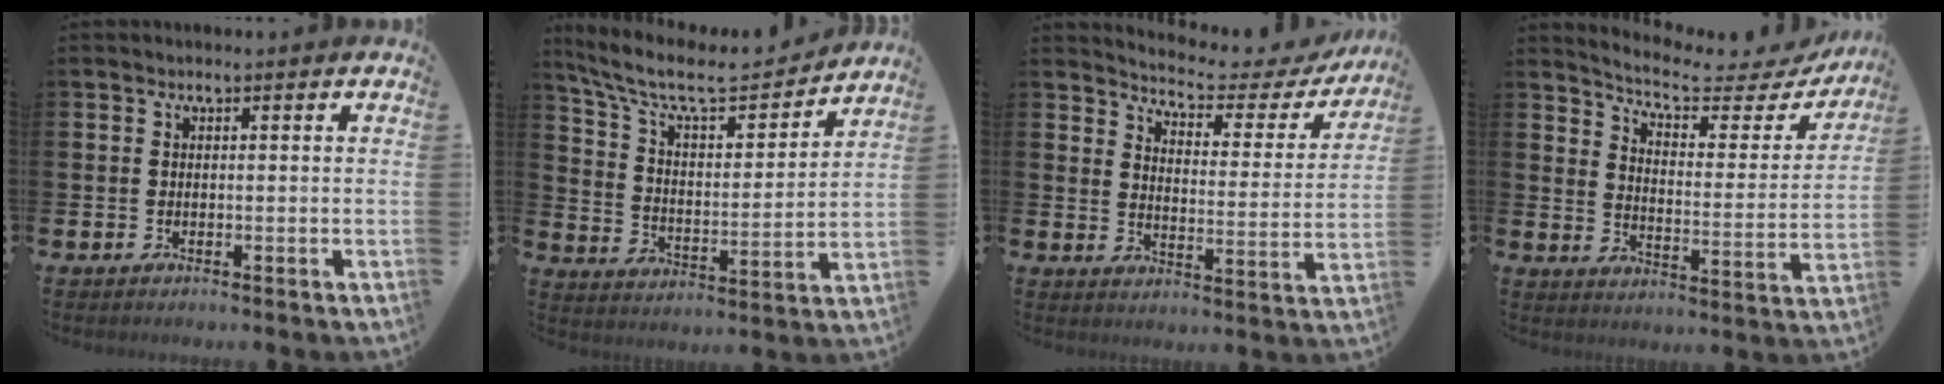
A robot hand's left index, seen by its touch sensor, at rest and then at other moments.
{"total": 9.2, "force": [8.0, 2.7, 3.7], "torque": [-0.104, -0.052, 0.133]}
{"total": 4.5, "force": [4.3, 1.0, 1.0], "torque": [-0.038, -0.040, 0.063]}
{"total": 6.7, "force": [5.9, 1.7, 2.5], "torque": [-0.065, -0.045, 0.093]}